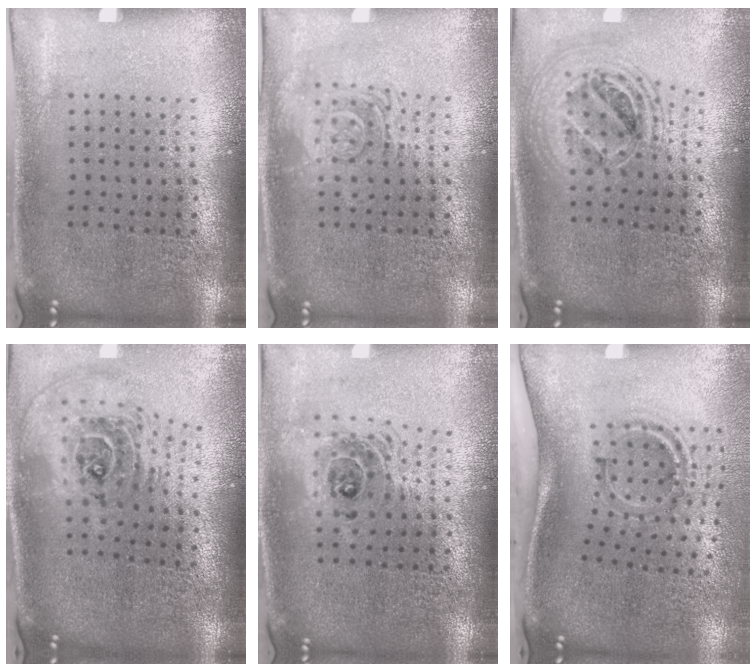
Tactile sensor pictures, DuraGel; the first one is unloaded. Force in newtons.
{"total": 2.8, "press": 2.8, "slide": 0.5}
{"total": 2.1, "press": 1.7, "slide": 1.3}
{"total": 2.4, "press": 1.8, "slide": 1.7}
{"total": 1.4, "press": 1.2, "slide": 0.7}
{"total": 1.6, "press": 1.1, "slide": 1.1}